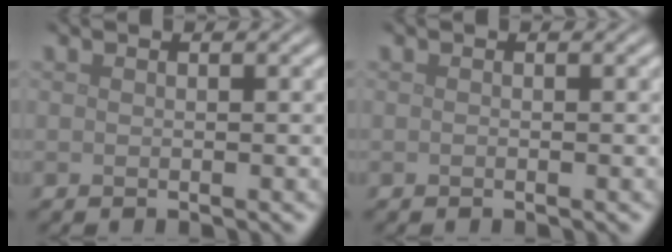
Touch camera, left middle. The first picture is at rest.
{"total": 0.0}